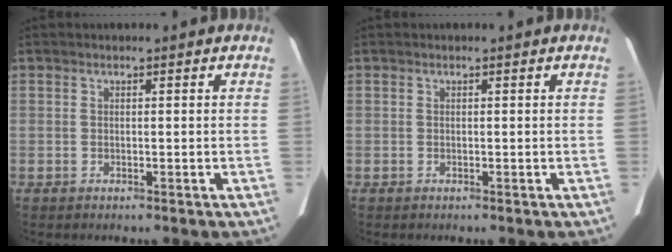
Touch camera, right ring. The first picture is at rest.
{"total": 0.0}